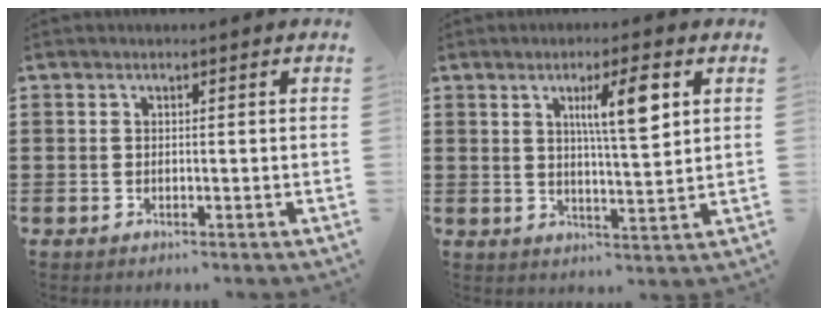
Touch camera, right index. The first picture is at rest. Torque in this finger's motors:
{"motor_torque": [0.80, 0.04, 0.41, 0.18]}